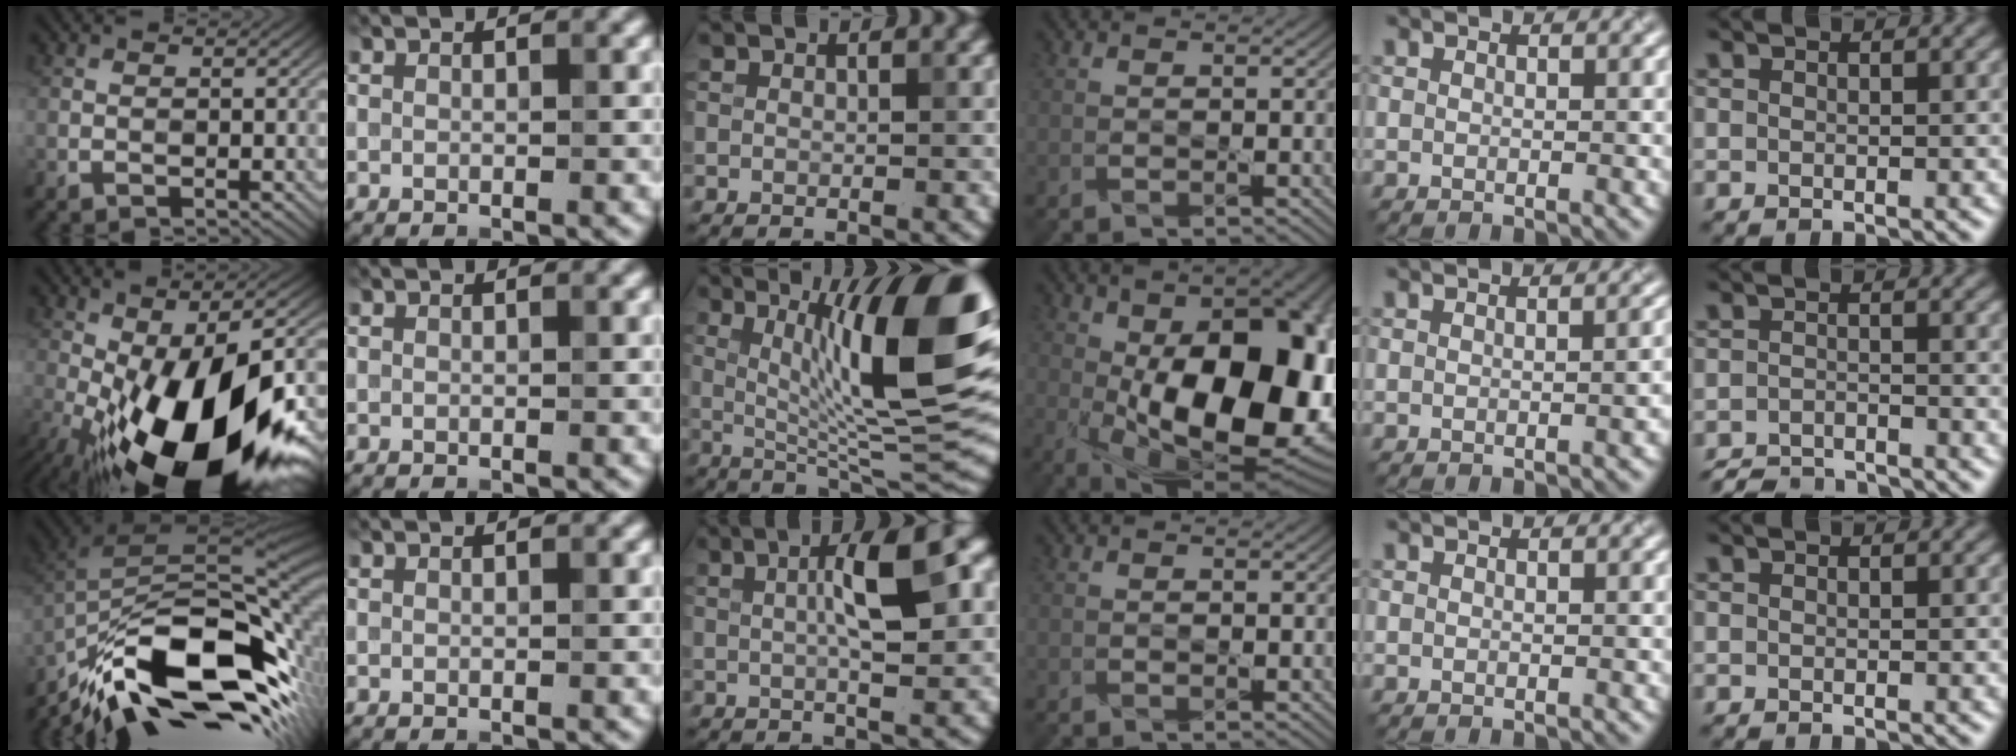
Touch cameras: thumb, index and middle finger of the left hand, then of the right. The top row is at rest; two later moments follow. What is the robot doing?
{"motion": "assemble", "object": "connector and pipe"}